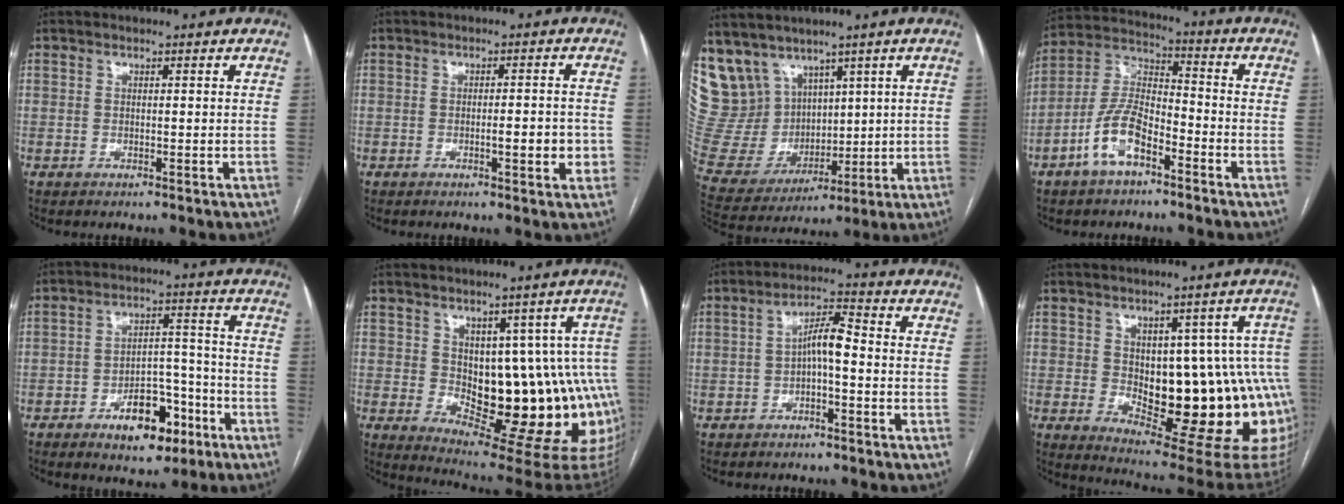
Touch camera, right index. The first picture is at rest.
{"total": 4.2, "force": [-1.0, 1.0, 4.0], "torque": [-0.055, 0.000, -0.011]}
{"total": 17.0, "force": [10.4, 12.5, 4.8], "torque": [-0.138, 0.059, 0.236]}
{"total": 10.3, "force": [-5.4, 4.4, 7.5], "torque": [-0.167, 0.018, -0.102]}
{"total": 9.7, "force": [-5.2, 4.8, 6.6], "torque": [-0.092, 0.023, -0.075]}
{"total": 17.1, "force": [-0.6, 8.2, 14.9], "torque": [-0.133, 0.017, 0.014]}
{"total": 5.1, "force": [-0.6, 1.2, 4.9], "torque": [-0.087, 0.021, -0.012]}
{"total": 21.4, "force": [-1.4, 8.4, 19.6], "torque": [-0.171, 0.018, 0.011]}